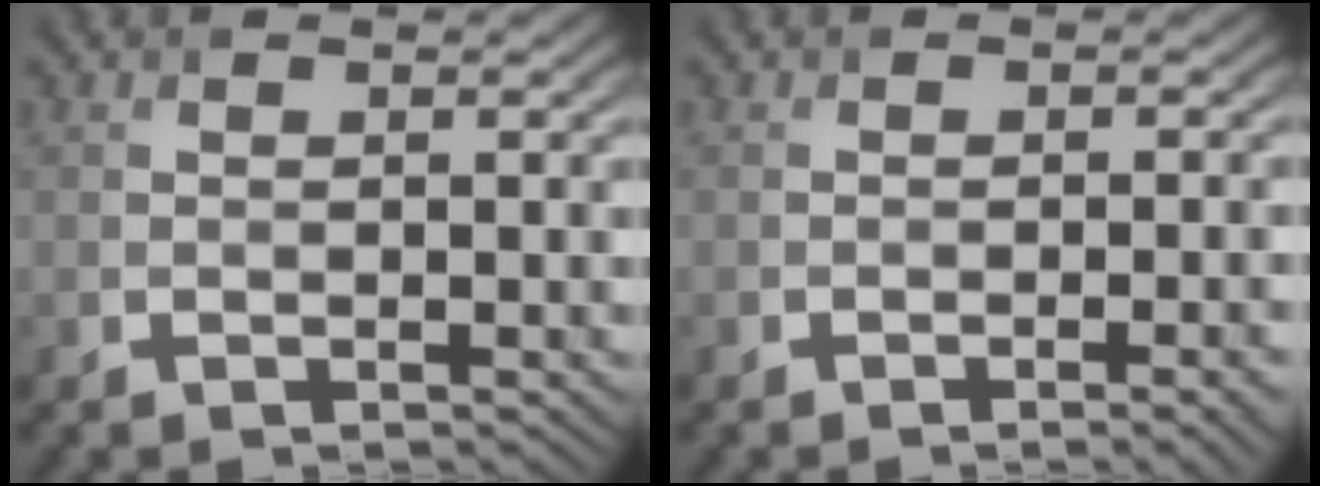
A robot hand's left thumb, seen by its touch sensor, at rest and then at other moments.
{"total": 2.7, "force": [-1.3, 0.7, 2.2], "torque": [-0.027, 0.005, -0.020]}